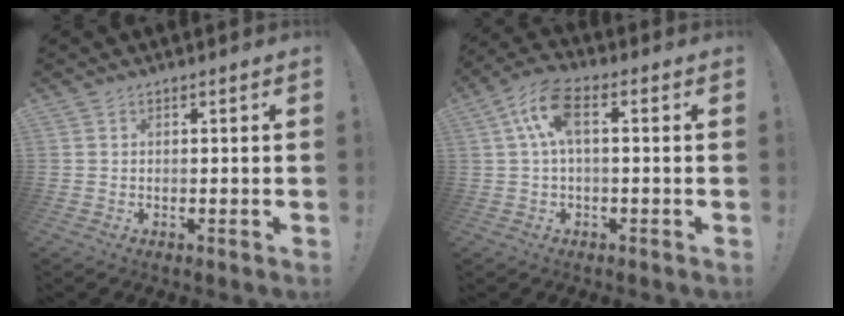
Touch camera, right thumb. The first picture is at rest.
{"total": 9.2, "force": [1.6, 3.6, 8.3], "torque": [-0.162, 0.001, 0.032]}